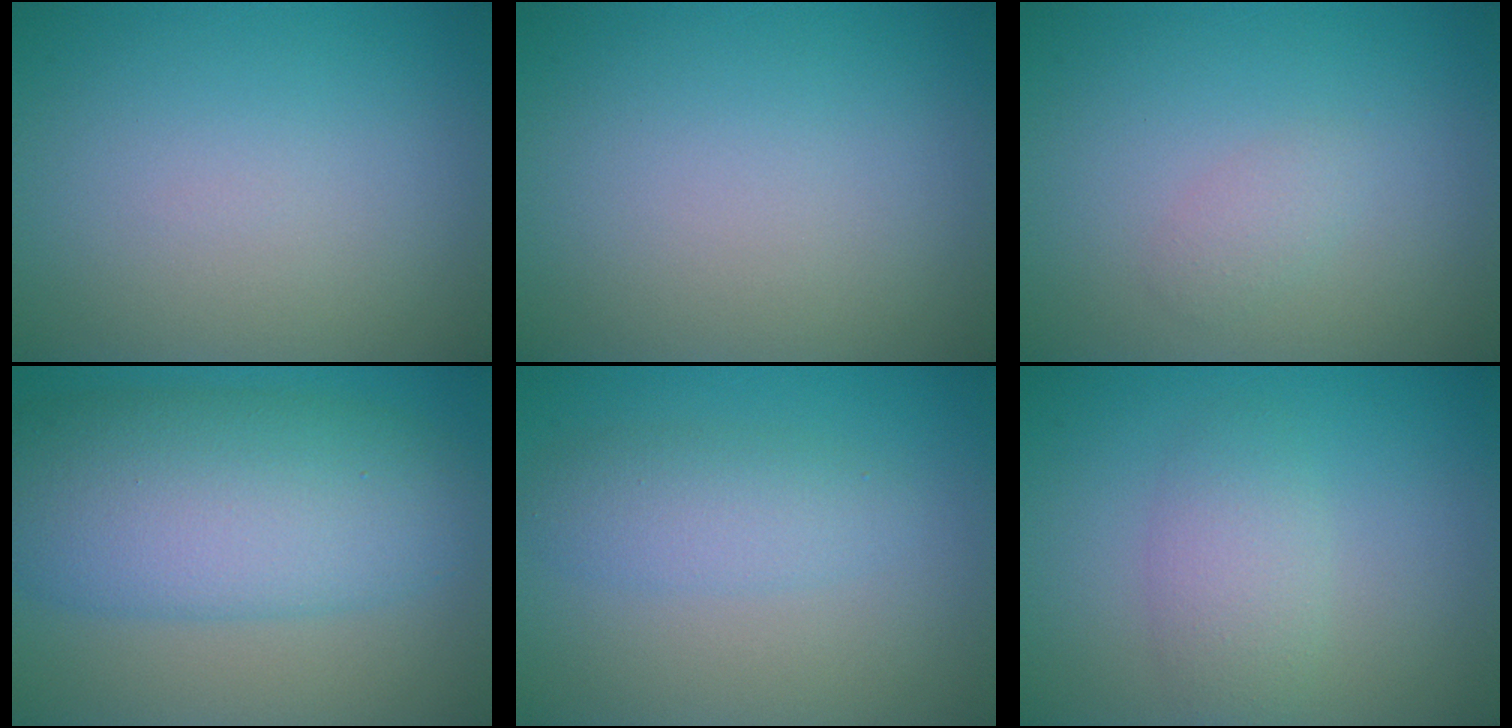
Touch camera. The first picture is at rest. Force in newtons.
{"total": 0.0}
{"total": 1.1, "press": 1.1, "slide": 0.1}
{"total": 10.2, "press": 10.2, "slide": 0.4}
{"total": 2.8, "press": 2.8, "slide": 0.1}
{"total": 2.8, "press": 2.8, "slide": 0.1}